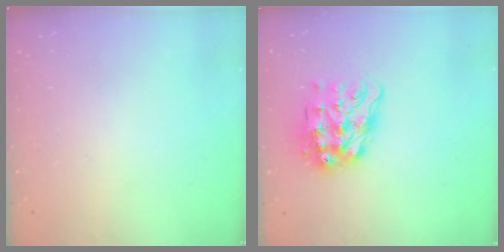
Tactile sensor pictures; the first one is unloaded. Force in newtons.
{"total": 13.2, "press": 13.2, "slide": 1.4}